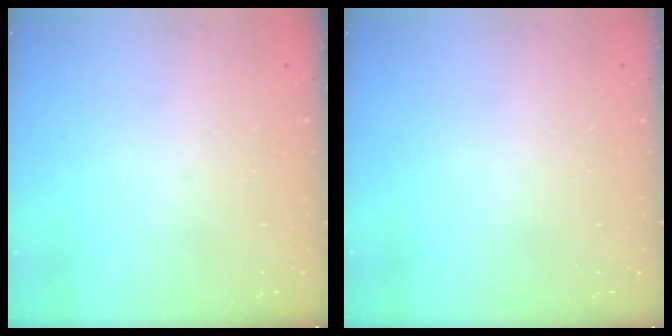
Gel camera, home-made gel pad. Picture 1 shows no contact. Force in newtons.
{"total": 0.0}